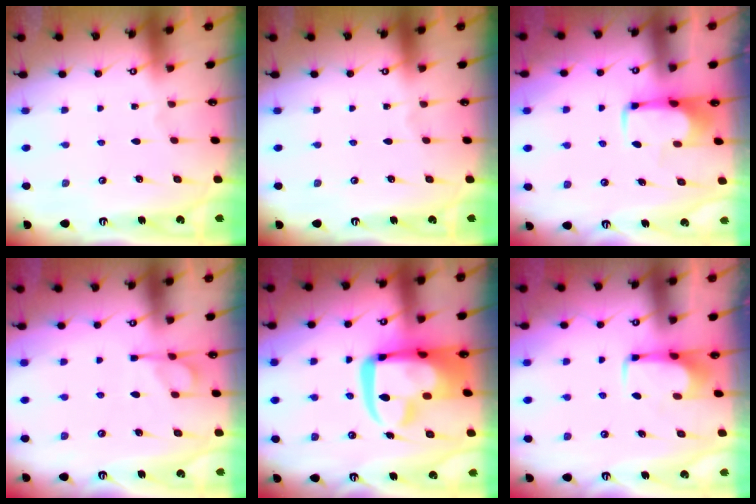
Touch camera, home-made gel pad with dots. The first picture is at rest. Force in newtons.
{"total": 0.0}
{"total": 2.0, "press": 2.0, "slide": 0.4}
{"total": 2.8, "press": 2.6, "slide": 1.2}
{"total": 18.7, "press": 18.4, "slide": 2.8}
{"total": 1.6, "press": 1.5, "slide": 0.4}